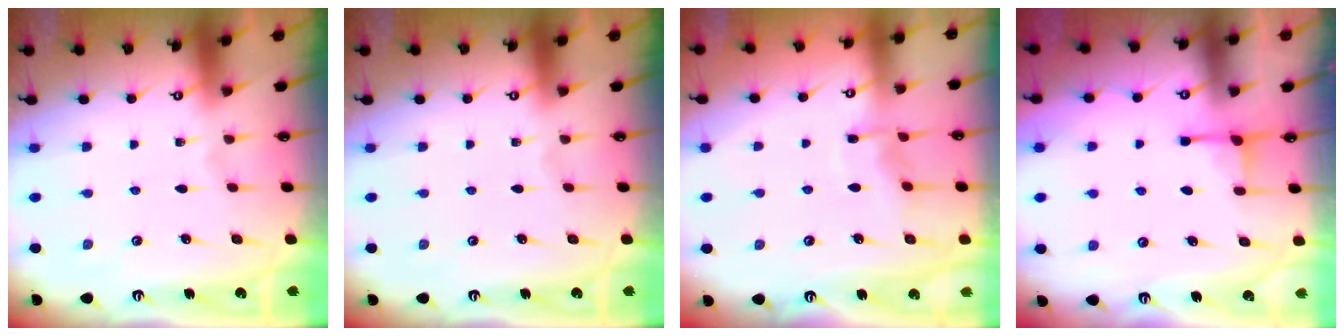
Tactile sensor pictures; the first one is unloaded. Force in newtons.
{"total": 0.0}
{"total": 5.7, "press": 5.6, "slide": 0.6}
{"total": 2.5, "press": 2.5, "slide": 0.5}